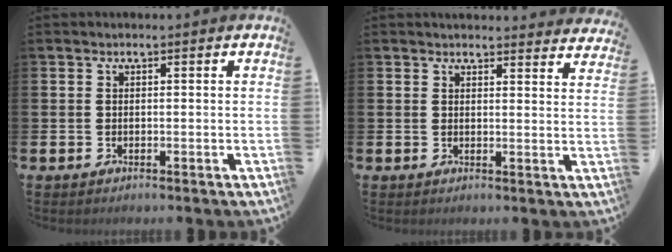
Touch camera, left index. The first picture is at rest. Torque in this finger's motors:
{"motor_torque": [0.84, -1.09, 0.07, 0.02]}